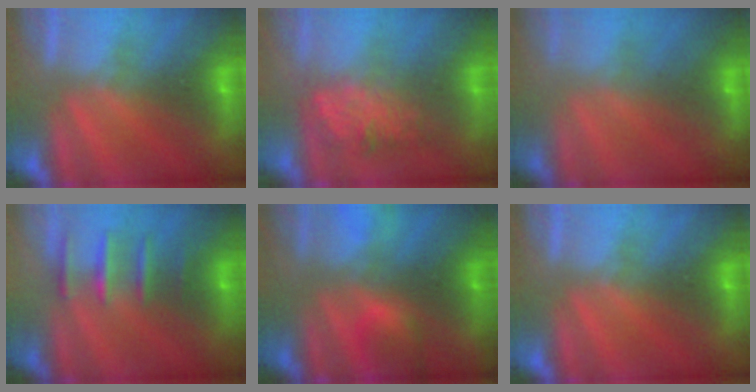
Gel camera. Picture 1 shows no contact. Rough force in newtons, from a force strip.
{"total": 2.6}
{"total": 7.4}
{"total": 2.5}
{"total": 8.2}
{"total": 0.0}